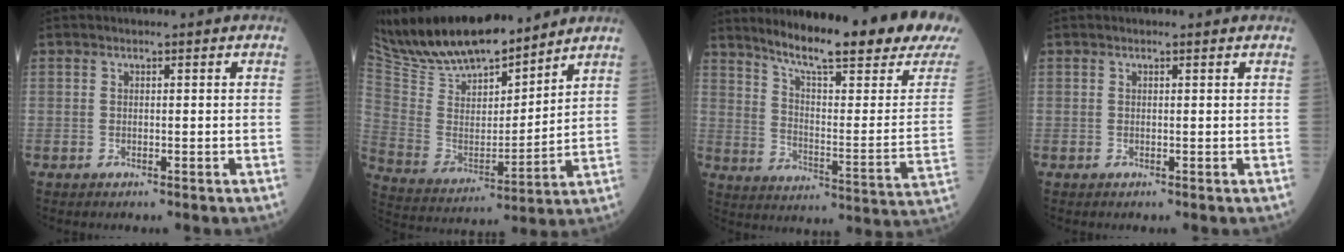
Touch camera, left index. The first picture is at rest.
{"total": 20.5, "force": [17.8, 4.8, 8.9], "torque": [-0.170, 0.005, 0.323]}
{"total": 22.8, "force": [19.1, 0.6, 12.4], "torque": [-0.186, -0.071, 0.262]}
{"total": 0.5, "force": [0.4, 0.3, 0.1], "torque": [-0.013, 0.003, 0.008]}